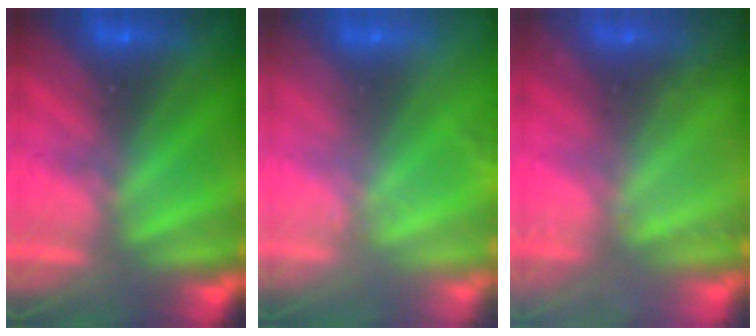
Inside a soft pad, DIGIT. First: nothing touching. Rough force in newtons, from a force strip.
{"total": 2.6}
{"total": 2.3}